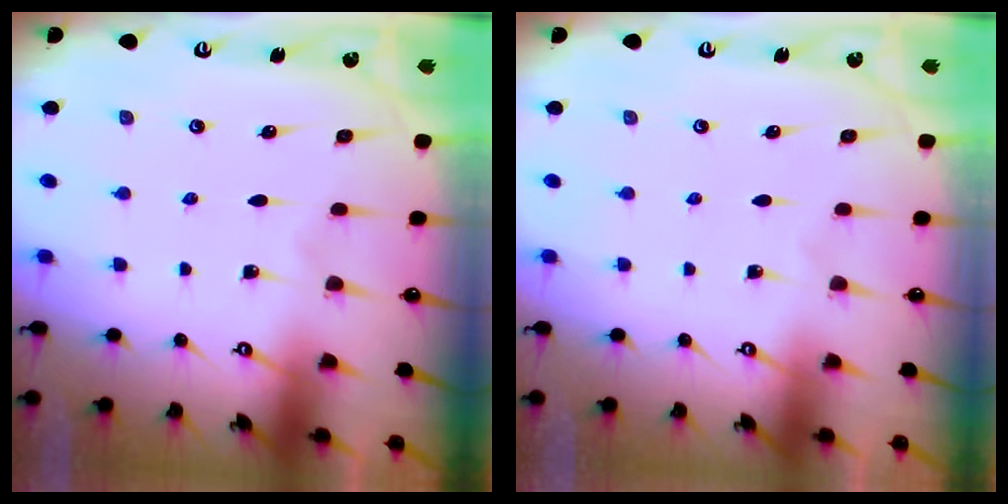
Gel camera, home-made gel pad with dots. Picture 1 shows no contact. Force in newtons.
{"total": 0.0}